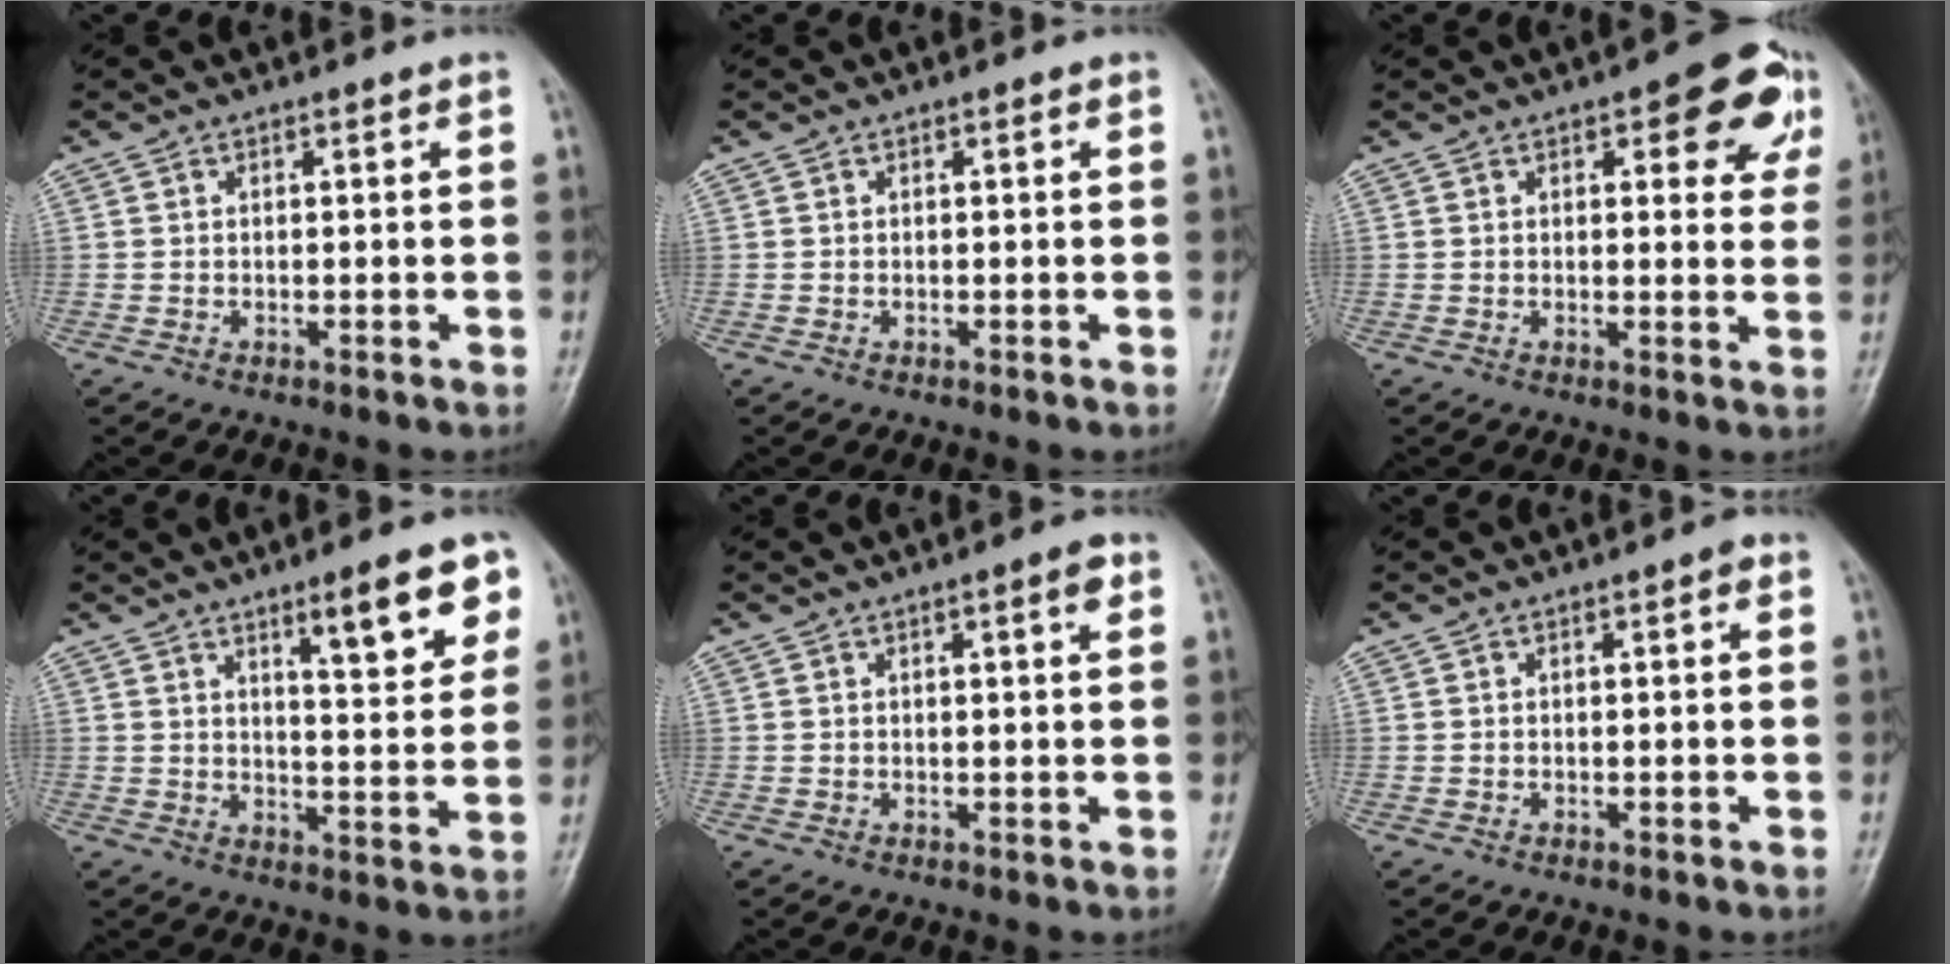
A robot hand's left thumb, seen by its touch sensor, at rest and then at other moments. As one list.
[{"total": 0.0}, {"total": 10.1, "force": [4.6, 4.3, 7.8], "torque": [-0.051, -0.010, 0.046]}, {"total": 10.8, "force": [6.0, 2.7, 8.6], "torque": [-0.100, -0.031, 0.087]}, {"total": 2.9, "force": [1.3, 0.6, 2.5], "torque": [-0.033, -0.002, 0.016]}, {"total": 1.1, "force": [0.3, 0.4, 1.0], "torque": [-0.016, 0.002, 0.002]}]